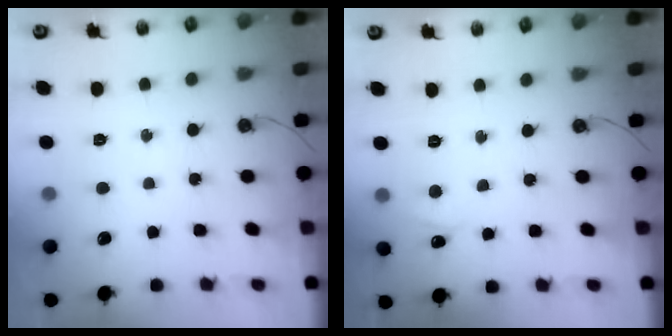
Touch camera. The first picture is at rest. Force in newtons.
{"total": 2.4, "press": 2.4, "slide": 0.4}